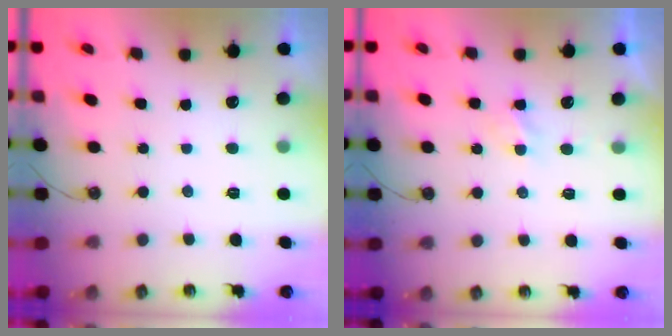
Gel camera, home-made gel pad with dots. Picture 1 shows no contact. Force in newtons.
{"total": 2.8, "press": 2.8, "slide": 0.2}